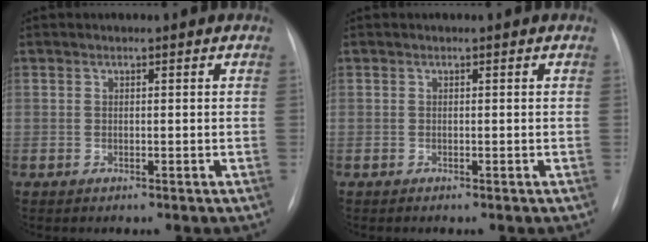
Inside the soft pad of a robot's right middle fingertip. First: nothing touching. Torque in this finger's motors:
{"motor_torque": [0.07, -0.04, 0.01, 0.02]}